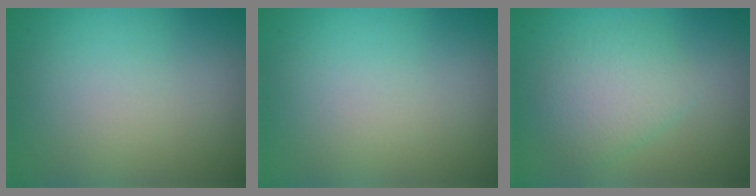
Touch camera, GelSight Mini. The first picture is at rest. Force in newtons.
{"total": 0.0}
{"total": 3.0, "press": 3.0, "slide": 0.1}